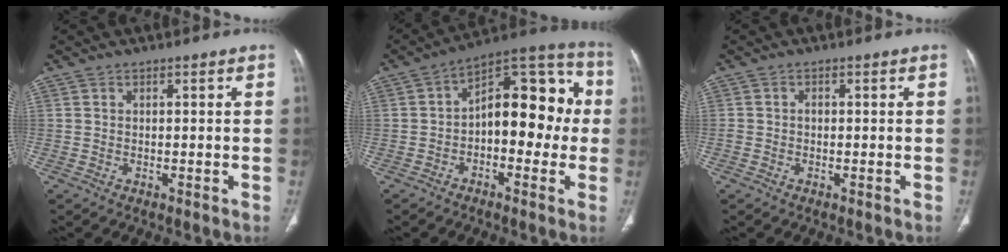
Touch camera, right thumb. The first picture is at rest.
{"total": 16.3, "force": [-0.7, 9.1, 13.5], "torque": [-0.141, 0.053, -0.024]}
{"total": 1.0, "force": [-0.2, 0.8, 0.6], "torque": [-0.008, 0.004, -0.004]}